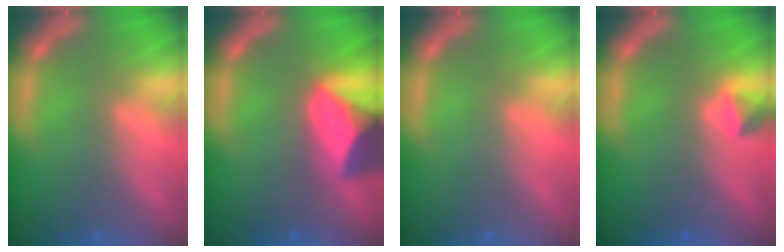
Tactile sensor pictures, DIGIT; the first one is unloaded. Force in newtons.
{"total": 8.4}
{"total": 0.0}
{"total": 1.4}